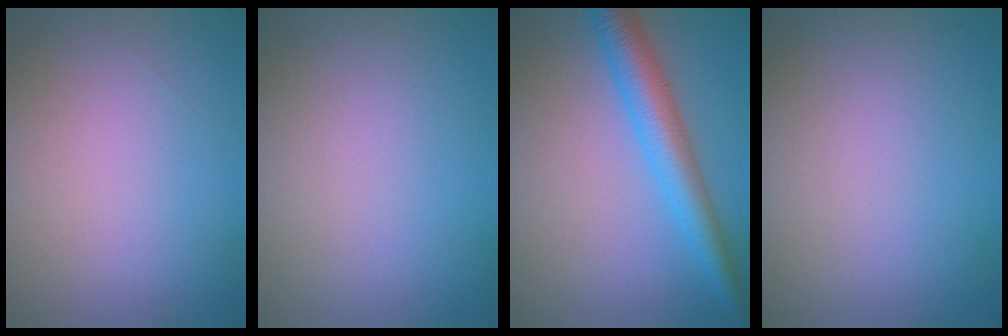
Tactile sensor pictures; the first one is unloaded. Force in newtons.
{"total": 0.0}
{"total": 4.8, "press": 4.8, "slide": 0.2}
{"total": 0.0}